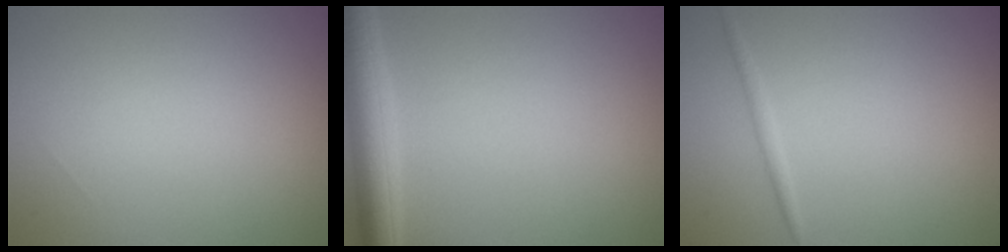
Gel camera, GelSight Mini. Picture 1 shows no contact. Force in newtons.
{"total": 4.0, "press": 4.0, "slide": 0.2}
{"total": 0.9, "press": 0.9, "slide": 0.0}